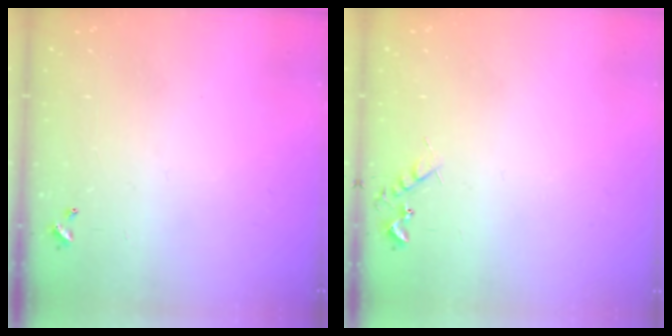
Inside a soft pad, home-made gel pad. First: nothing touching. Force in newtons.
{"total": 6.1, "press": 6.0, "slide": 0.9}